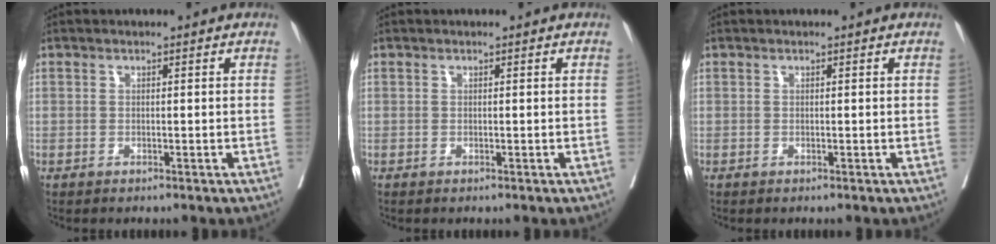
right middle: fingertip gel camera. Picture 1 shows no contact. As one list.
[{"total": 0.0}, {"total": 0.0}]